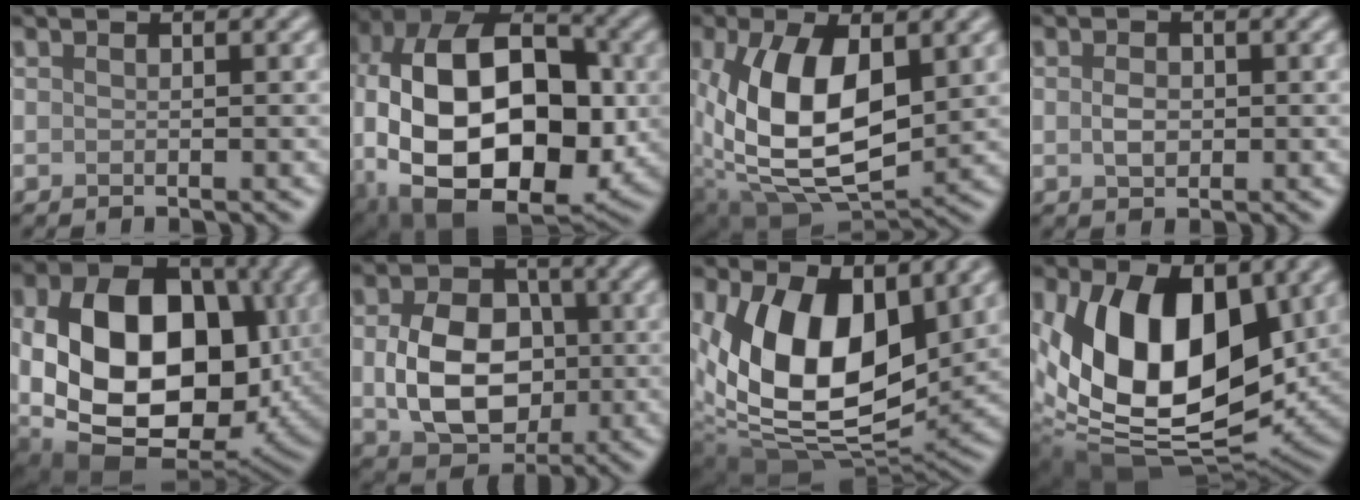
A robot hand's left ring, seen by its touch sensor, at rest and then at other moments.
{"total": 18.1, "force": [-2.3, 11.1, 14.1], "torque": [-0.249, 0.018, -0.044]}
{"total": 11.2, "force": [1.1, 6.2, 9.3], "torque": [-0.191, -0.003, 0.024]}
{"total": 1.8, "force": [0.0, 1.2, 1.3], "torque": [-0.027, 0.001, -0.002]}
{"total": 15.7, "force": [0.3, 10.8, 11.4], "torque": [-0.186, -0.009, 0.002]}
{"total": 8.4, "force": [-0.3, 6.2, 5.6], "torque": [-0.109, -0.006, -0.002]}
{"total": 12.5, "force": [2.9, 7.2, 9.8], "torque": [-0.166, -0.019, 0.050]}
{"total": 14.1, "force": [2.5, 8.2, 11.2], "torque": [-0.194, -0.014, 0.038]}